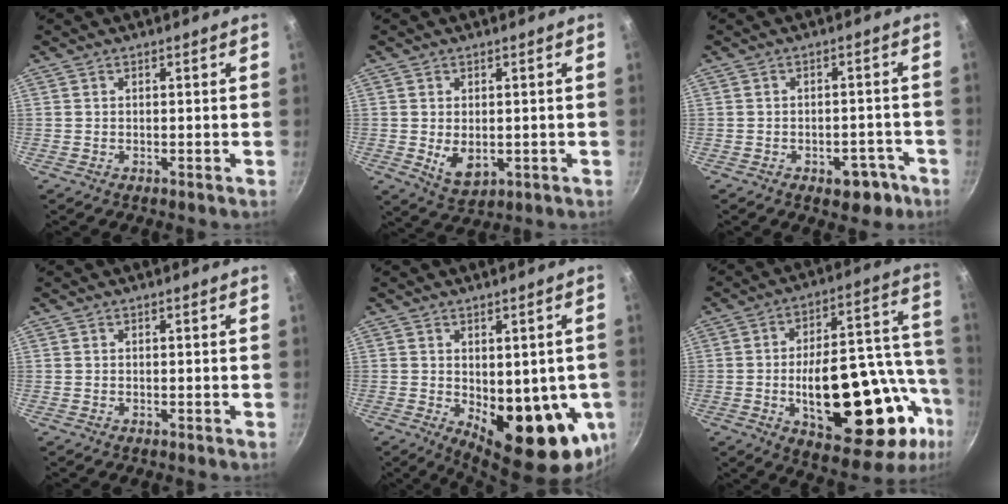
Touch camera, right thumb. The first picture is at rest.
{"total": 5.9, "force": [-0.4, 3.8, 4.5], "torque": [-0.067, -0.014, 0.006]}
{"total": 6.2, "force": [-3.2, 3.8, 3.7], "torque": [-0.017, 0.028, -0.028]}
{"total": 0.0}
{"total": 16.3, "force": [-2.3, 7.6, 14.2], "torque": [-0.143, -0.028, -0.015]}
{"total": 29.7, "force": [-8.0, 13.6, 25.2], "torque": [-0.323, 0.035, -0.096]}